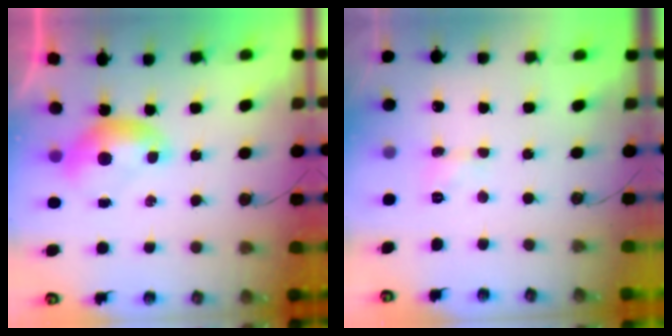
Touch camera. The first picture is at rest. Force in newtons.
{"total": 2.4, "press": 2.4, "slide": 0.6}